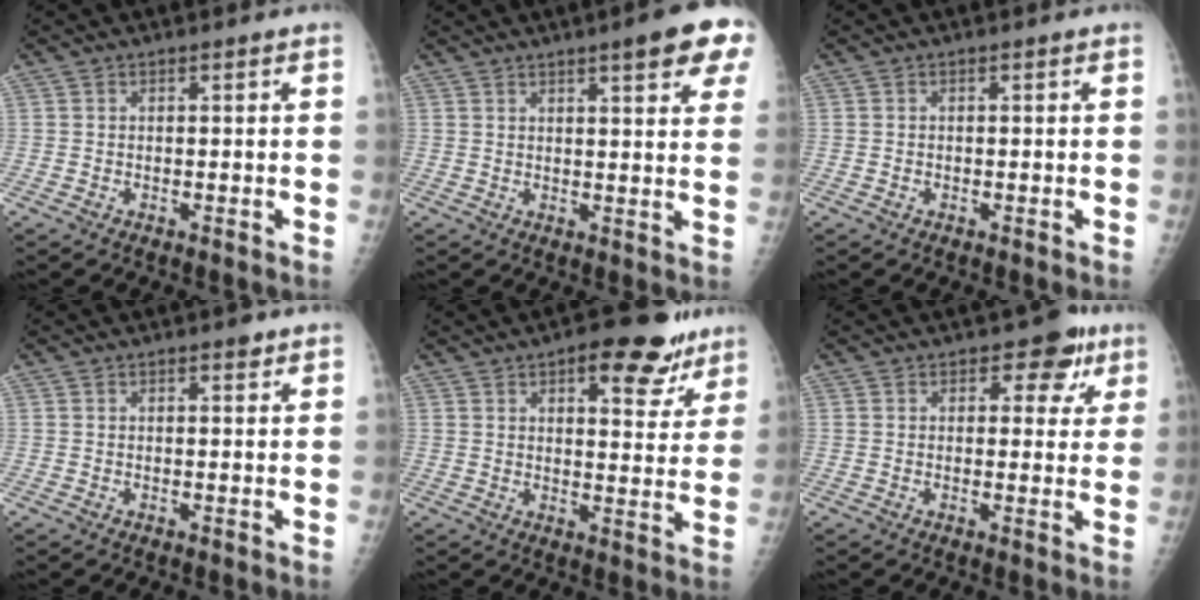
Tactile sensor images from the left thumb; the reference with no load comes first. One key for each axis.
{"total": 10.9, "fx": 6.0, "fy": 2.1, "fz": 8.8, "tx": -0.086, "ty": -0.017, "tz": 0.067}
{"total": 0.5, "fx": -0.4, "fy": 0.4, "fz": 0.0, "tx": 0.004, "ty": 0.005, "tz": -0.008}
{"total": 1.6, "fx": 1.0, "fy": 0.7, "fz": 1.0, "tx": -0.005, "ty": -0.002, "tz": 0.011}
{"total": 13.1, "fx": 7.9, "fy": 5.7, "fz": 8.8, "tx": -0.060, "ty": -0.033, "tz": 0.101}
{"total": 6.6, "fx": 3.3, "fy": 4.2, "fz": 4.0, "tx": -0.001, "ty": -0.007, "tz": 0.033}